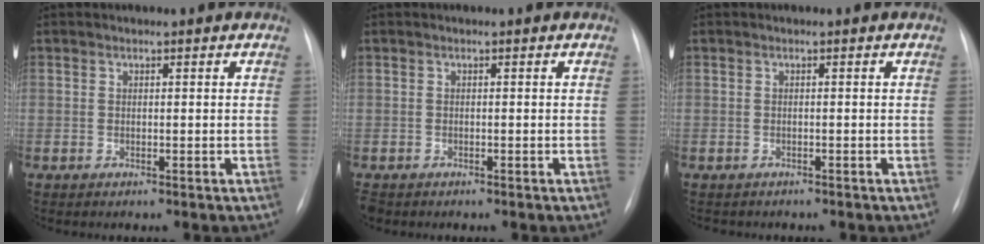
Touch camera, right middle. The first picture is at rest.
{"total": 2.4, "force": [-1.8, 1.3, 0.8], "torque": [-0.018, -0.003, -0.027]}
{"total": 2.2, "force": [-1.9, 0.9, 0.4], "torque": [-0.009, -0.002, -0.023]}